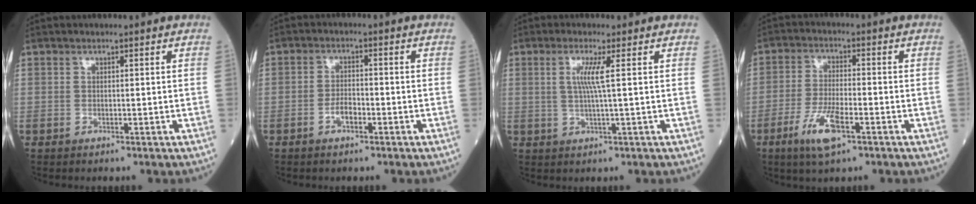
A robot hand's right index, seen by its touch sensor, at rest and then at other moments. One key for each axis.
{"total": 2.6, "fx": -1.3, "fy": 1.1, "fz": 2.0, "tx": -0.034, "ty": 0.004, "tz": -0.025}
{"total": 3.7, "fx": 0.8, "fy": -0.8, "fz": 3.5, "tx": -0.073, "ty": -0.001, "tz": 0.013}
{"total": 7.0, "fx": -3.5, "fy": 1.4, "fz": 5.9, "tx": -0.120, "ty": -0.011, "tz": -0.063}